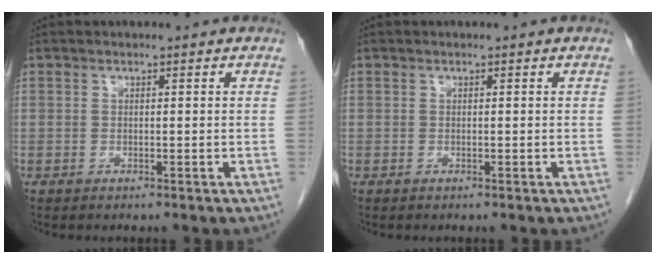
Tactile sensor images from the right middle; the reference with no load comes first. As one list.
[{"total": 0.0}]